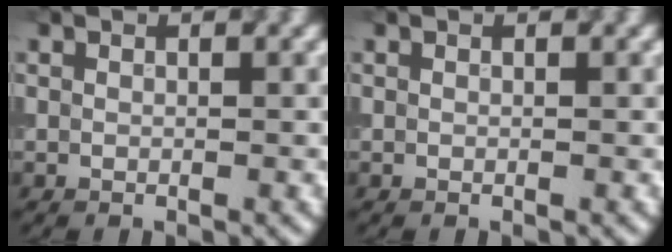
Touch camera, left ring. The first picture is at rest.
{"total": 0.0}